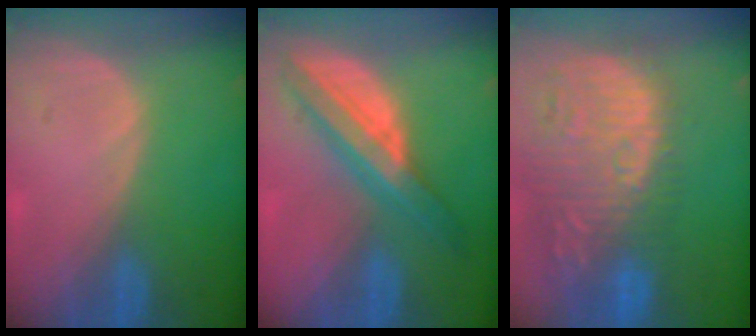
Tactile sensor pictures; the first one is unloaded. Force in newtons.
{"total": 7.6, "press": 7.6, "slide": 0.3}
{"total": 14.6, "press": 12.6, "slide": 7.4}